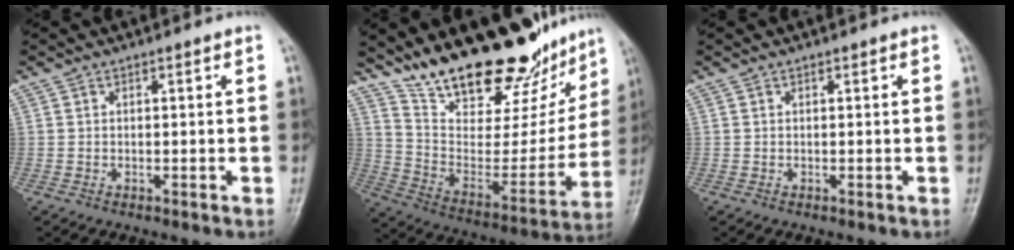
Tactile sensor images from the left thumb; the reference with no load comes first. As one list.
[{"total": 26.5, "force": [20.8, 9.6, 13.3], "torque": [-0.171, -0.095, 0.328]}, {"total": 0.0}]